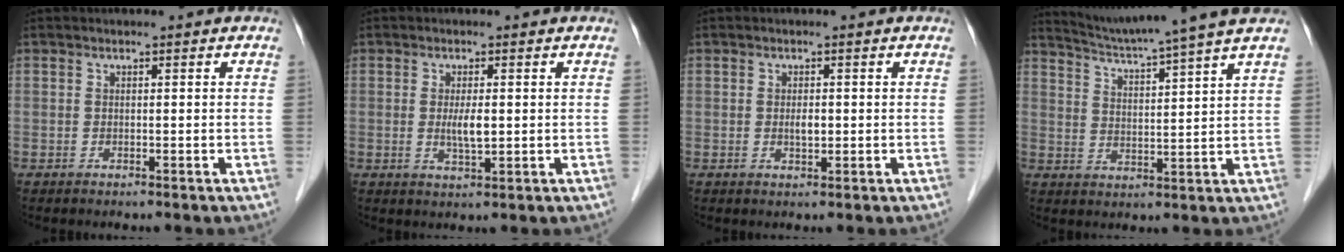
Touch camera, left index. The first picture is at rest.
{"total": 3.1, "force": [0.1, 0.6, 3.0], "torque": [-0.059, -0.004, 0.004]}
{"total": 1.6, "force": [0.0, 0.7, 1.4], "torque": [-0.026, 0.000, 0.001]}
{"total": 11.8, "force": [10.5, -2.1, 5.1], "torque": [-0.091, -0.007, 0.157]}